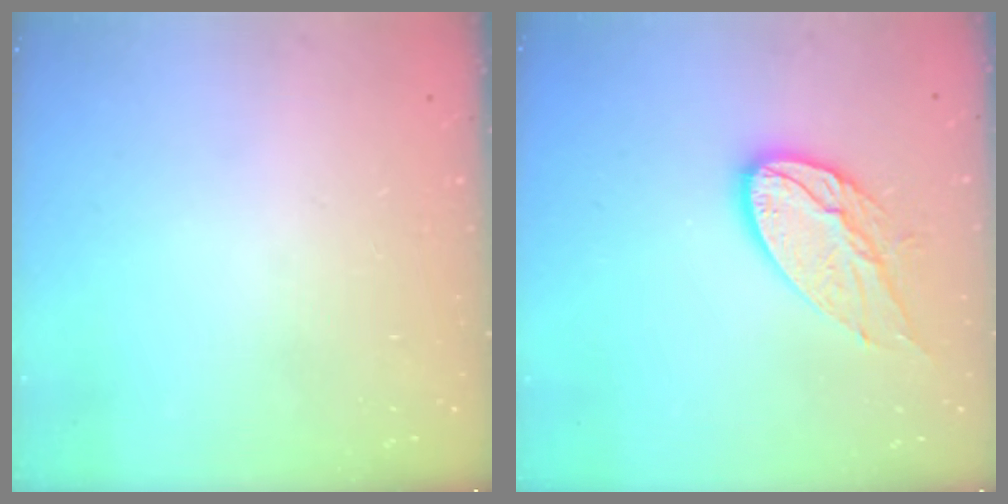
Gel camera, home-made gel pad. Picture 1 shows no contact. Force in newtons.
{"total": 13.1, "press": 13.1, "slide": 0.9}